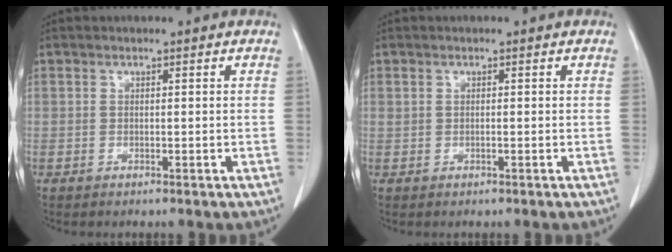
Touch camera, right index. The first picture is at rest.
{"total": 0.0}